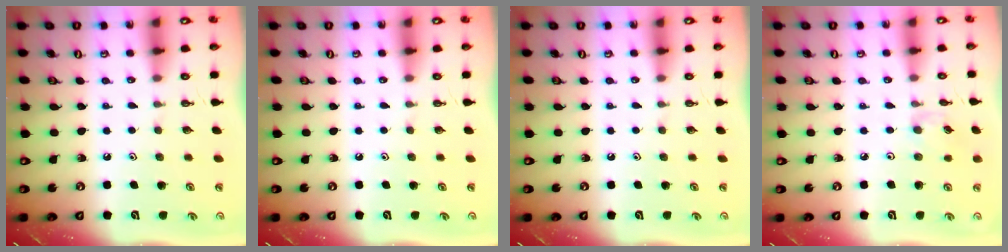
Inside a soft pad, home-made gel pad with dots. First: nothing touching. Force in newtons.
{"total": 0.0}
{"total": 0.0}
{"total": 2.9, "press": 2.8, "slide": 0.5}